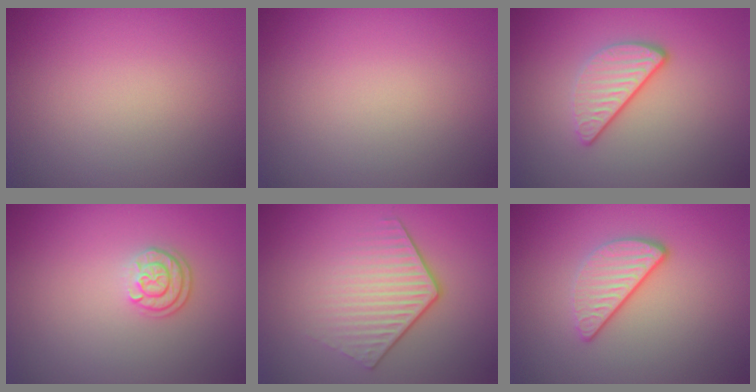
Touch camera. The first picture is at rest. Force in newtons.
{"total": 0.0}
{"total": 2.9, "press": 2.4, "slide": 1.6}
{"total": 2.3, "press": 1.7, "slide": 1.4}
{"total": 4.3, "press": 2.8, "slide": 3.3}
{"total": 2.9, "press": 2.4, "slide": 1.6}